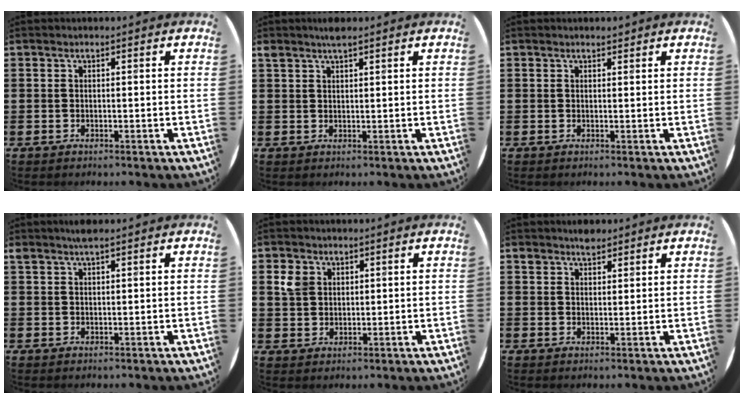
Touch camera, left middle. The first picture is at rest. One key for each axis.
{"total": 2.0, "fx": 1.8, "fy": 0.4, "fz": 0.9, "tx": -0.020, "ty": 0.004, "tz": 0.031}
{"total": 0.7, "fx": 0.7, "fy": 0.1, "fz": 0.0, "tx": 0.000, "ty": 0.003, "tz": 0.014}
{"total": 1.9, "fx": 1.7, "fy": 0.2, "fz": 0.9, "tx": -0.018, "ty": 0.003, "tz": 0.030}
{"total": 3.1, "fx": 1.7, "fy": 2.4, "fz": 0.9, "tx": -0.018, "ty": 0.003, "tz": 0.031}
{"total": 2.3, "fx": 2.1, "fy": 0.8, "fz": 0.4, "tx": -0.002, "ty": 0.001, "tz": 0.039}